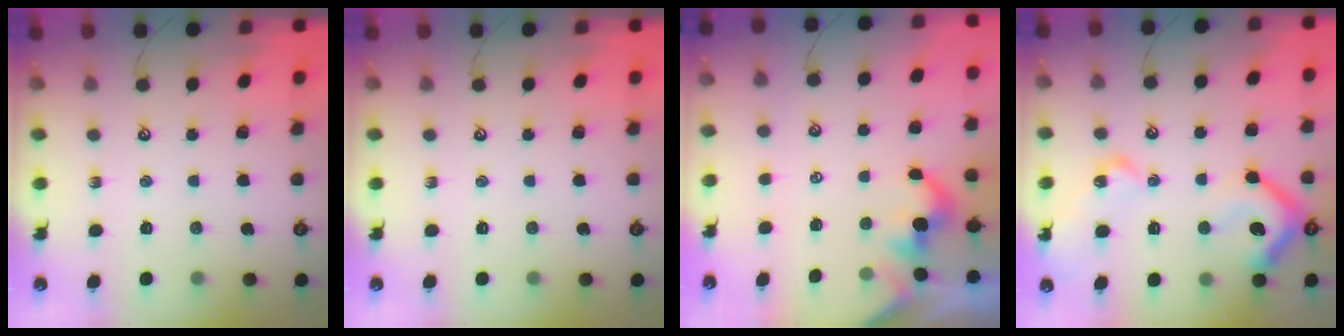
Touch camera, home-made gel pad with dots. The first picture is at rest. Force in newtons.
{"total": 0.0}
{"total": 2.9, "press": 2.9, "slide": 0.2}
{"total": 14.6, "press": 14.6, "slide": 0.8}